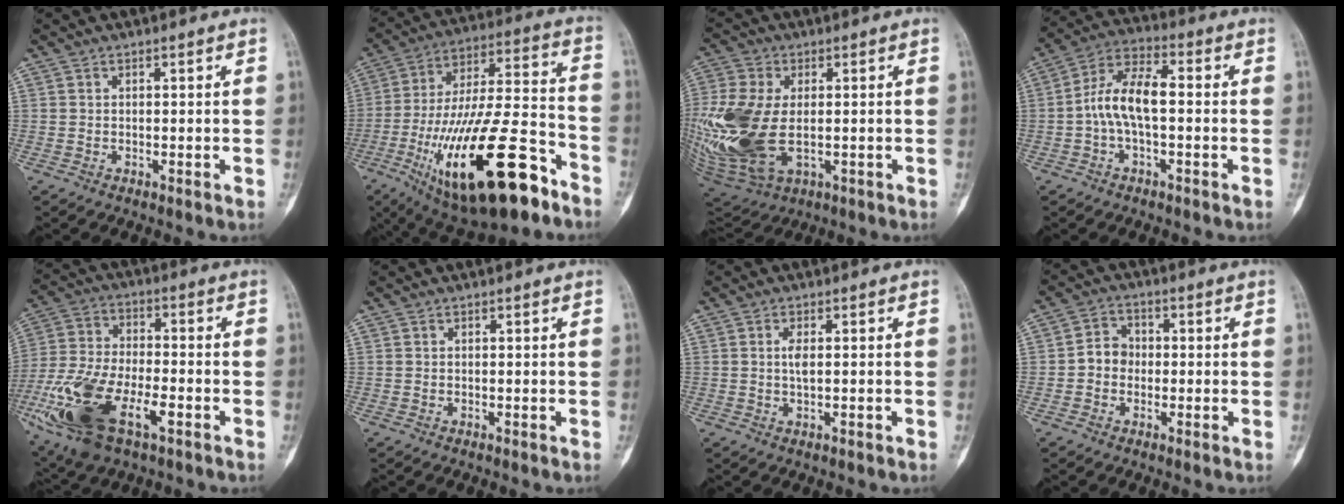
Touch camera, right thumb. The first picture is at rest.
{"total": 30.0, "force": [-13.9, 10.3, 24.5], "torque": [-0.453, 0.050, -0.218]}
{"total": 20.8, "force": [-1.2, 12.4, 16.7], "torque": [-0.406, -0.023, -0.003]}
{"total": 9.6, "force": [-0.9, 4.4, 8.5], "torque": [-0.168, 0.036, -0.024]}
{"total": 19.8, "force": [-8.0, 9.1, 15.7], "torque": [-0.334, 0.004, -0.141]}
{"total": 0.0}
{"total": 2.2, "force": [0.1, 0.6, 2.1], "torque": [-0.046, -0.002, 0.002]}
{"total": 4.5, "force": [-0.7, 3.9, 2.2], "torque": [-0.021, 0.017, -0.022]}